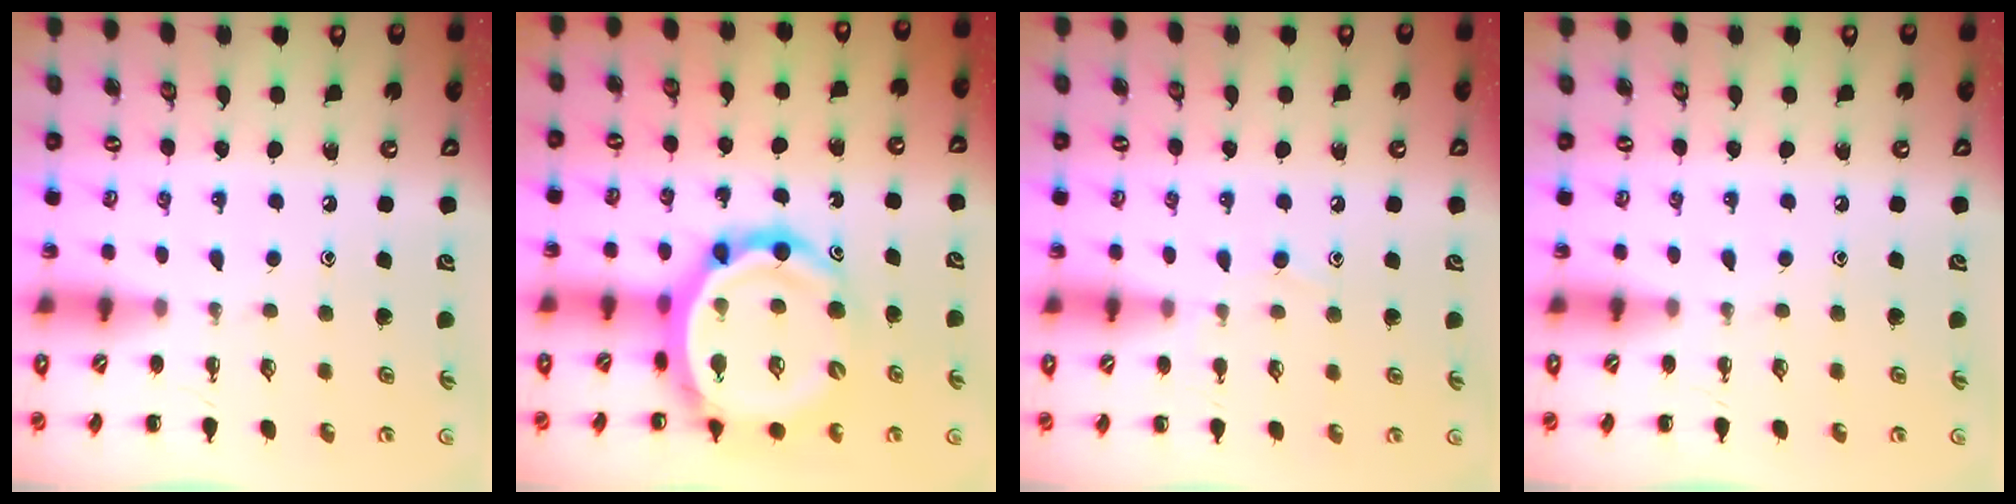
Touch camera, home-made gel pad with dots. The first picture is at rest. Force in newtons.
{"total": 17.5, "press": 16.8, "slide": 4.9}
{"total": 7.2, "press": 6.8, "slide": 2.4}
{"total": 0.0}